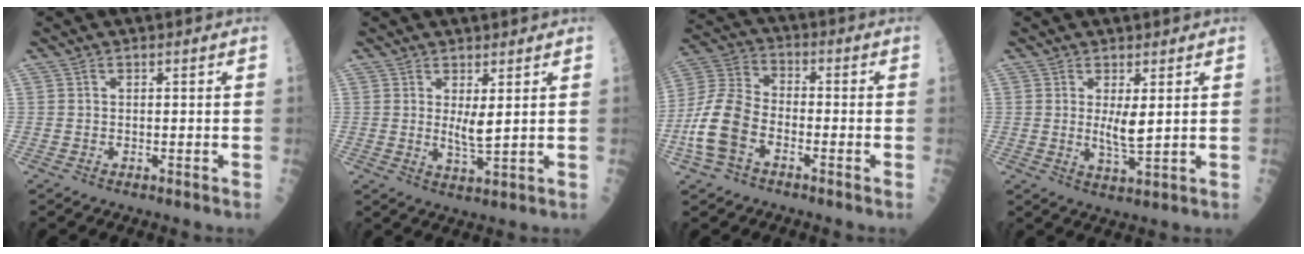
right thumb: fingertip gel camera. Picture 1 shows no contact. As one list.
[{"total": 3.5, "force": [1.0, 0.7, 3.3], "torque": [-0.061, -0.017, 0.025]}, {"total": 11.8, "force": [-4.3, 7.2, 8.4], "torque": [-0.182, 0.029, -0.091]}, {"total": 4.2, "force": [0.9, 0.9, 4.0], "torque": [-0.075, -0.017, 0.022]}]